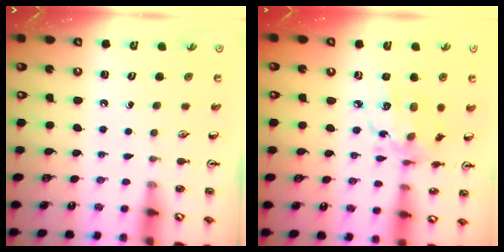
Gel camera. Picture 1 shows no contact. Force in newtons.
{"total": 12.1, "press": 12.1, "slide": 0.8}